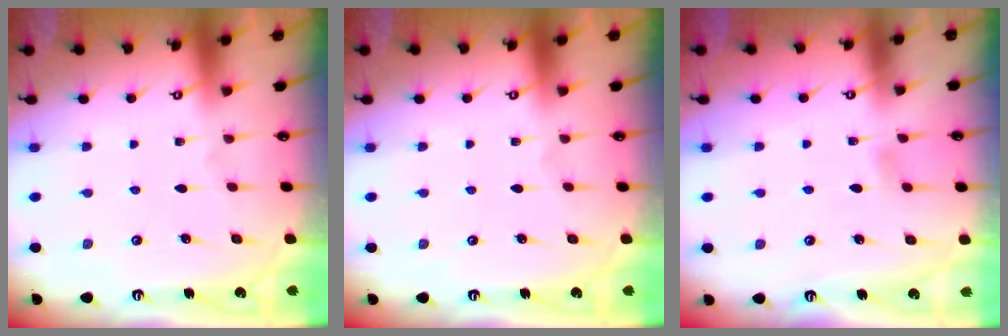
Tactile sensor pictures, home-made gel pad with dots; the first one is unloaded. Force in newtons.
{"total": 0.0}
{"total": 4.1, "press": 4.1, "slide": 0.6}